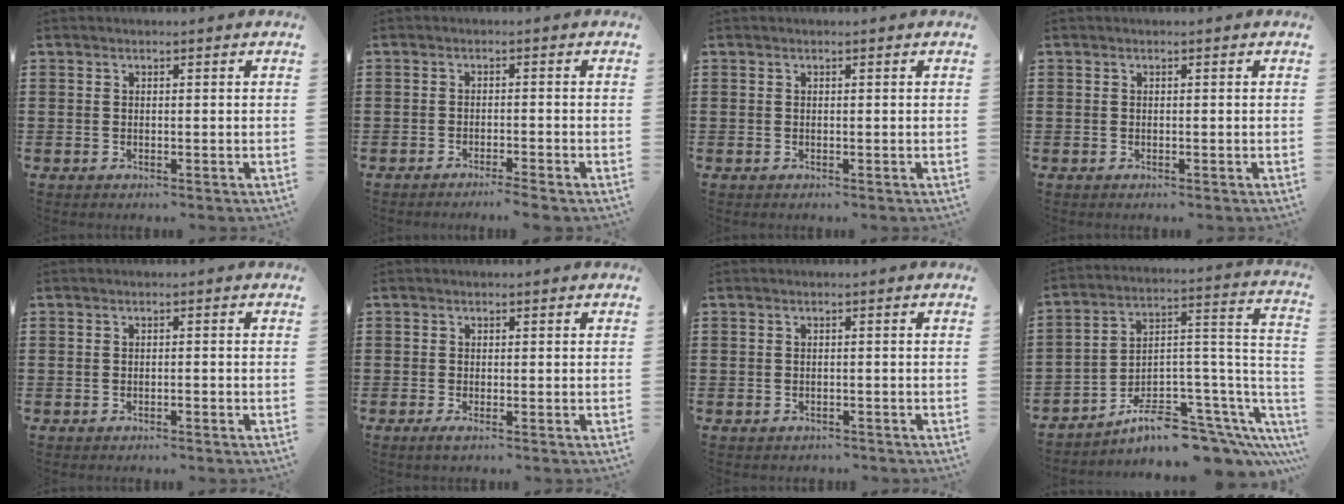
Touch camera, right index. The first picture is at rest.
{"total": 1.8, "force": [-1.6, -0.3, 0.7], "torque": [-0.012, 0.002, -0.031]}
{"total": 0.0}
{"total": 0.0}
{"total": 0.6, "force": [-0.4, 0.0, 0.4], "torque": [-0.009, -0.003, -0.008]}
{"total": 0.8, "force": [-0.2, 0.1, 0.8], "torque": [-0.013, -0.005, -0.003]}
{"total": 0.6, "force": [-0.6, 0.2, 0.1], "torque": [-0.004, 0.000, -0.013]}
{"total": 8.6, "force": [-6.4, 3.5, 4.7], "torque": [-0.075, 0.006, -0.115]}